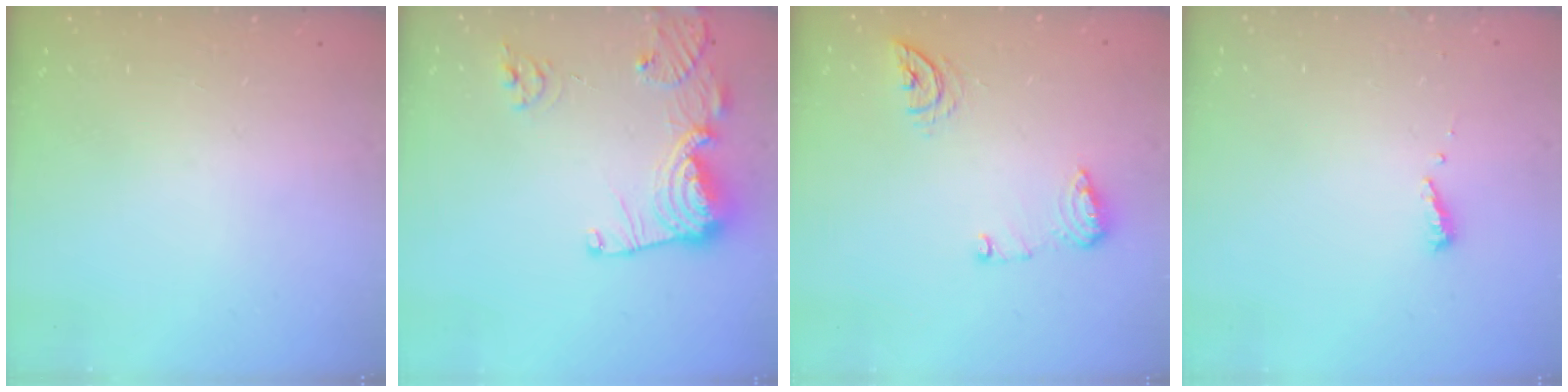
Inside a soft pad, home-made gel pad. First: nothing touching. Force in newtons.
{"total": 15.3, "press": 15.2, "slide": 1.7}
{"total": 8.9, "press": 8.9, "slide": 0.5}
{"total": 5.3, "press": 5.3, "slide": 0.5}